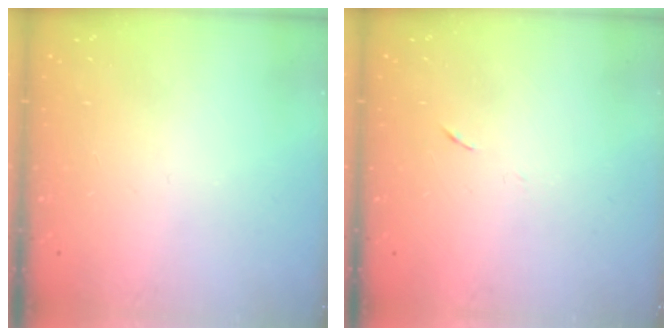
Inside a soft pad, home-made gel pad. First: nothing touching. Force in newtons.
{"total": 4.0, "press": 3.6, "slide": 1.7}